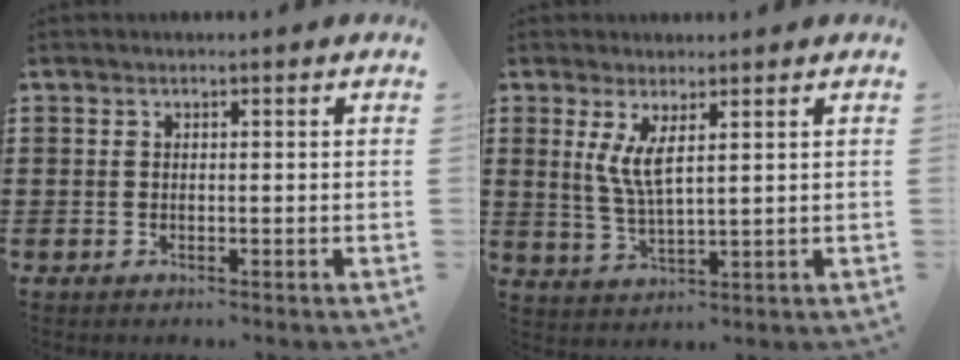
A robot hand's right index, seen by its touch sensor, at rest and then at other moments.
{"total": 4.8, "force": [2.1, 0.9, 4.2], "torque": [-0.090, -0.002, 0.037]}